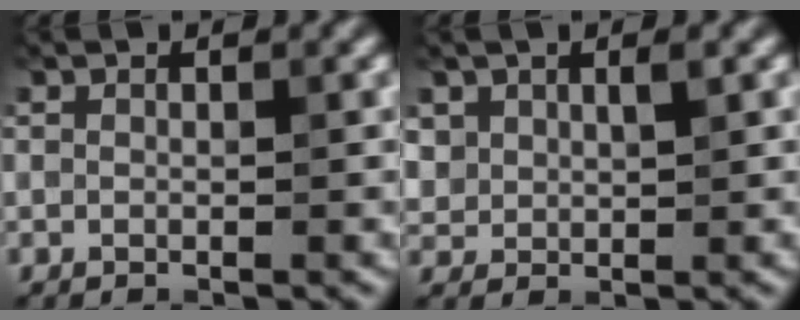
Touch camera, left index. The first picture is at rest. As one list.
[{"total": 1.9, "force": [1.0, 1.3, 0.9], "torque": [-0.023, -0.003, 0.024]}]